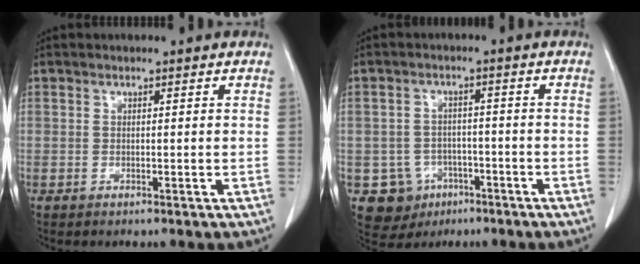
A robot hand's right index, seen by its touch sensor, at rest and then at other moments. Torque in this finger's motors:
{"motor_torque": [0.00, -0.01, -0.14, -0.08]}